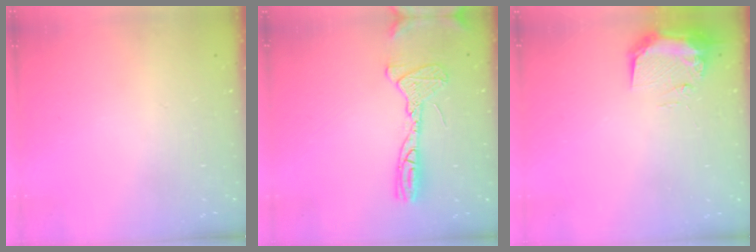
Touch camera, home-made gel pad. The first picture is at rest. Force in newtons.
{"total": 12.5, "press": 12.3, "slide": 2.3}
{"total": 9.2, "press": 9.0, "slide": 1.5}